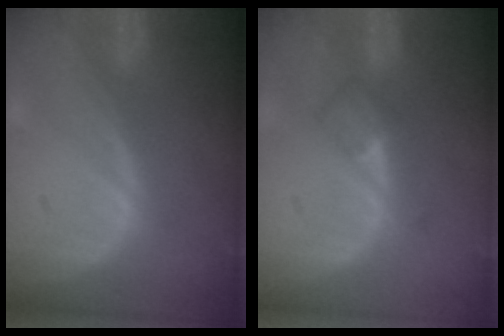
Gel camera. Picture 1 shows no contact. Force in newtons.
{"total": 2.7, "press": 2.4, "slide": 1.1}